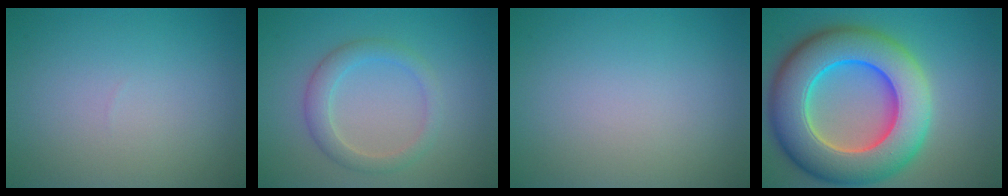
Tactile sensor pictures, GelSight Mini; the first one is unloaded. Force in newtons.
{"total": 2.7, "press": 2.7, "slide": 0.1}
{"total": 0.0}
{"total": 13.2, "press": 13.1, "slide": 2.1}